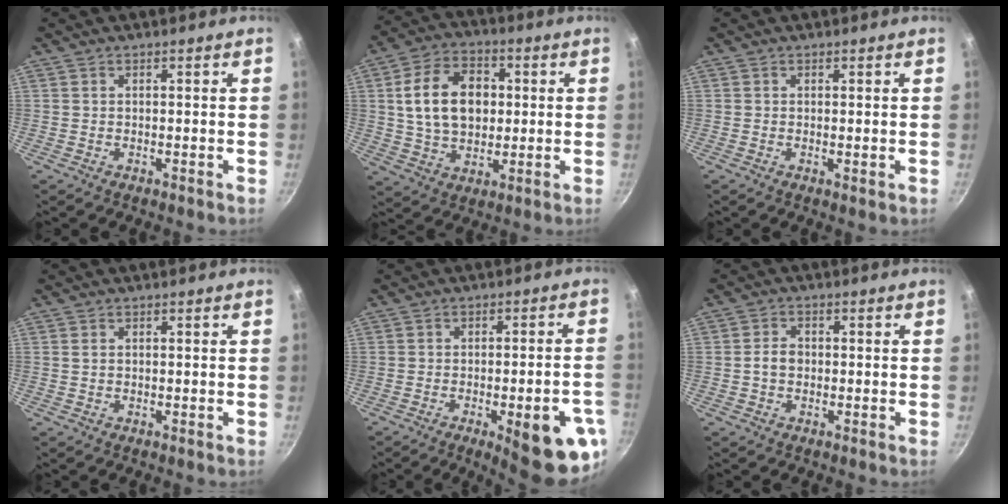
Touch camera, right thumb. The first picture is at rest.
{"total": 14.8, "force": [2.0, 10.3, 10.4], "torque": [-0.155, 0.009, 0.032]}
{"total": 0.7, "force": [0.1, 0.1, 0.6], "torque": [-0.010, -0.007, -0.002]}
{"total": 0.8, "force": [0.2, 0.6, 0.5], "torque": [-0.009, 0.002, 0.003]}
{"total": 15.9, "force": [-6.0, 4.6, 14.0], "torque": [-0.143, 0.016, -0.071]}
{"total": 3.0, "force": [-0.4, 2.3, 1.9], "torque": [-0.025, 0.012, -0.009]}